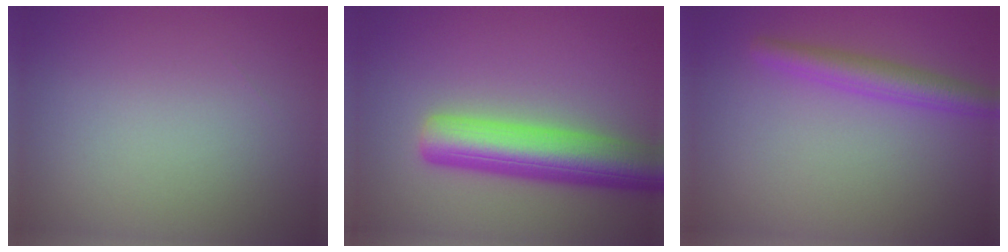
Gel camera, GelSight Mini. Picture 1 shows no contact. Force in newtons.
{"total": 7.0, "press": 7.0, "slide": 0.5}
{"total": 2.8, "press": 2.8, "slide": 0.1}